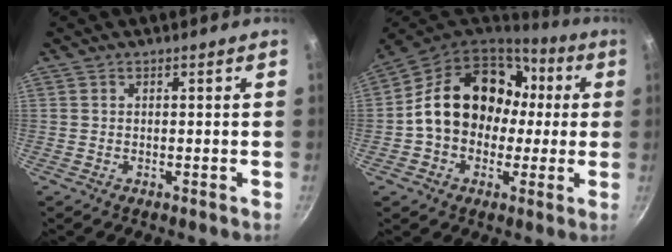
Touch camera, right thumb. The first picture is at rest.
{"total": 20.7, "force": [1.8, 16.1, 12.8], "torque": [-0.185, 0.053, 0.027]}